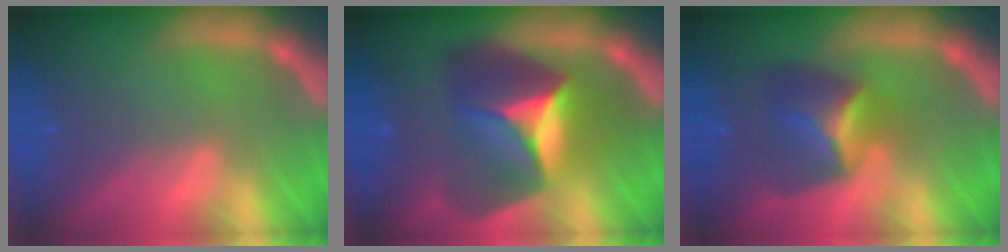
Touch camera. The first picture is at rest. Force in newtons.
{"total": 9.5}
{"total": 5.4}